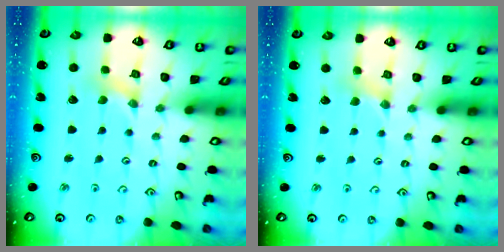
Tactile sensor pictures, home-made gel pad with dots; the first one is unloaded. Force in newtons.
{"total": 2.1, "press": 2.0, "slide": 0.4}